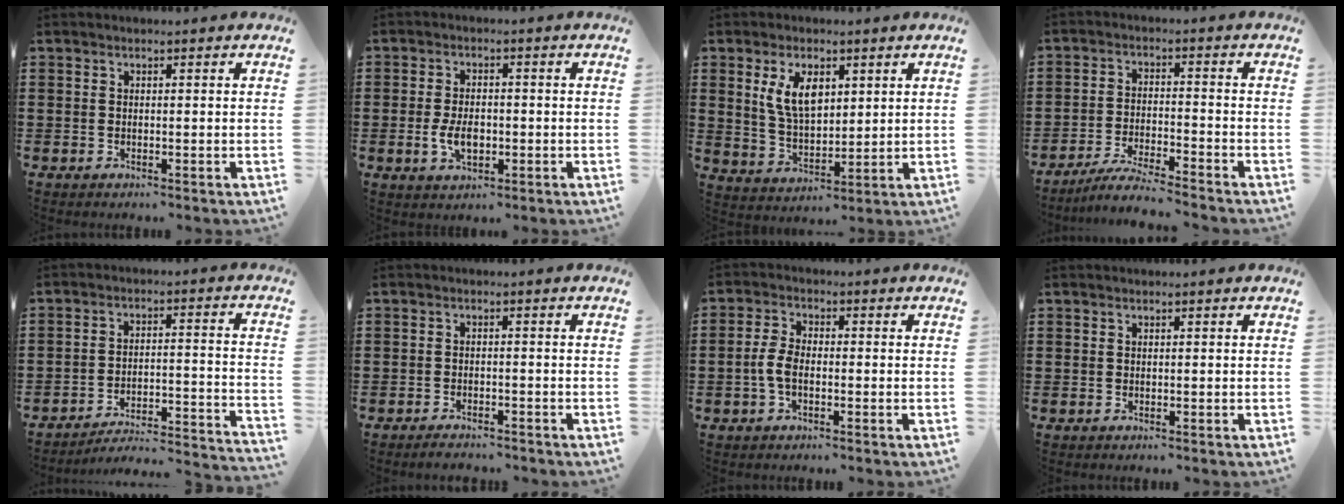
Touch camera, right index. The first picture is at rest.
{"total": 4.4, "force": [-0.9, 2.4, 3.5], "torque": [-0.077, -0.001, -0.017]}
{"total": 7.2, "force": [2.9, 3.6, 5.4], "torque": [-0.125, 0.007, 0.051]}
{"total": 5.1, "force": [-4.9, -0.3, 1.5], "torque": [-0.040, -0.012, -0.099]}
{"total": 3.2, "force": [-2.9, 0.1, 1.4], "torque": [-0.035, -0.020, -0.068]}
{"total": 1.6, "force": [-1.6, 0.2, 0.2], "torque": [-0.007, 0.002, -0.032]}
{"total": 3.9, "force": [-1.0, 2.0, 3.2], "torque": [-0.086, -0.005, -0.027]}
{"total": 0.0}